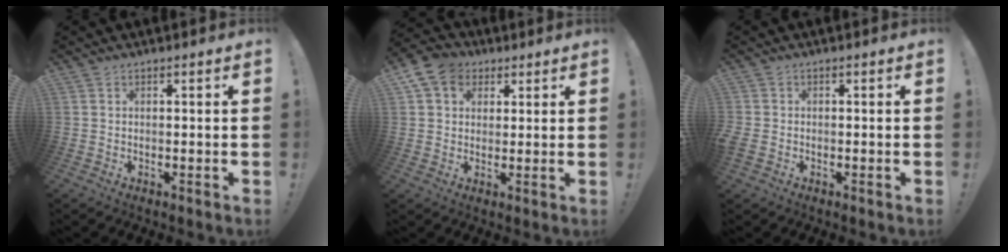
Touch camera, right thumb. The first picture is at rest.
{"total": 9.2, "force": [3.7, 7.4, 4.0], "torque": [-0.067, -0.005, 0.077]}
{"total": 1.9, "force": [-0.8, 1.4, 1.0], "torque": [-0.020, 0.007, -0.011]}